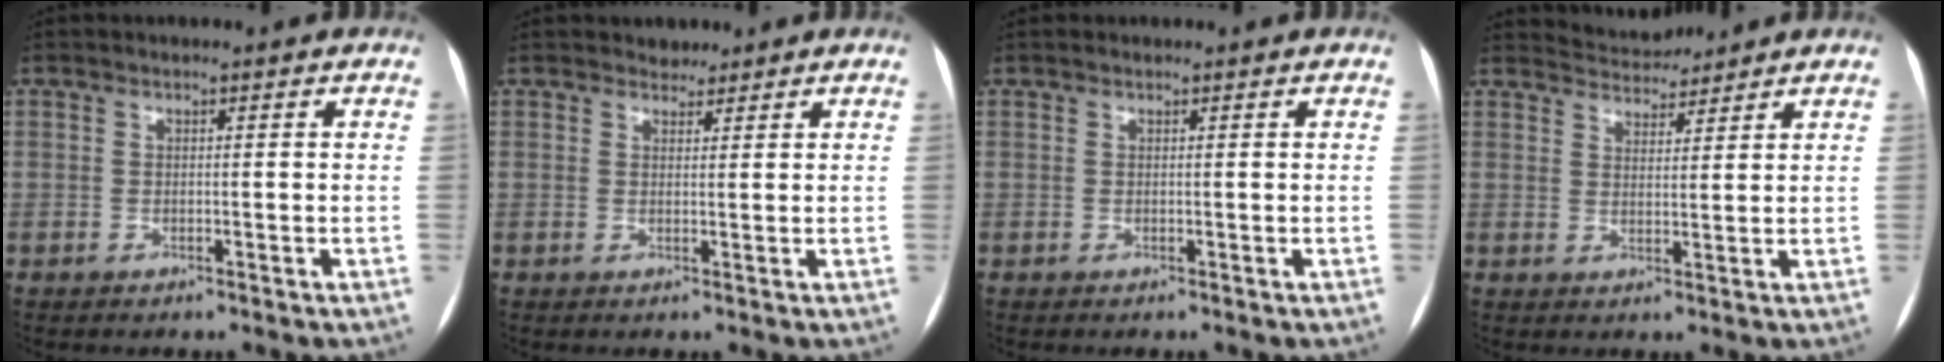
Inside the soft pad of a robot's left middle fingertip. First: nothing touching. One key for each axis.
{"total": 1.7, "fx": 1.4, "fy": 0.9, "fz": -0.1, "tx": 0.001, "ty": 0.002, "tz": 0.020}
{"total": 0.0}
{"total": 4.7, "fx": 4.7, "fy": 0.6, "fz": -0.3, "tx": -0.004, "ty": 0.015, "tz": 0.077}